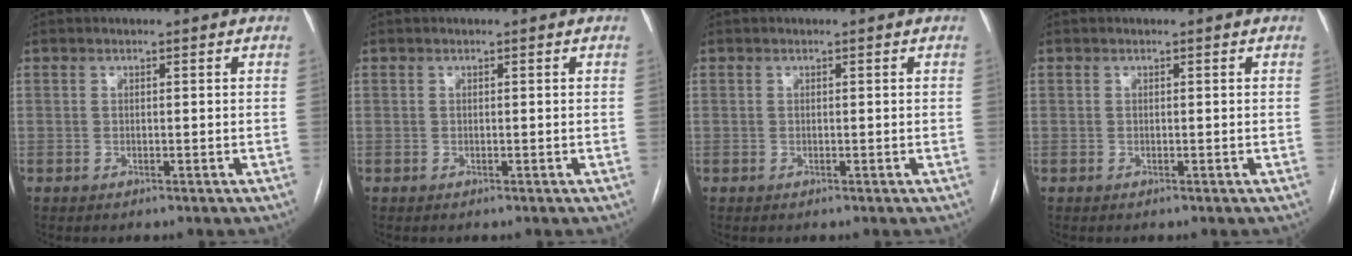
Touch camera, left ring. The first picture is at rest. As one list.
[{"total": 0.0}, {"total": 0.0}, {"total": 0.0}]